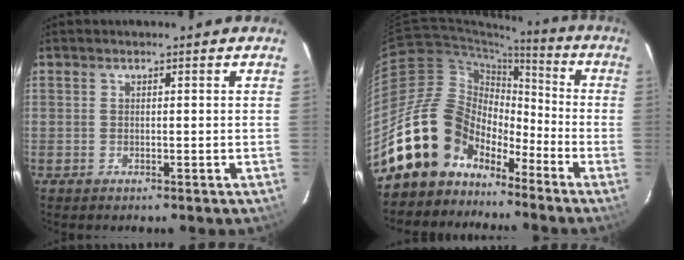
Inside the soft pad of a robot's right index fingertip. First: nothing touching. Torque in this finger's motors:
{"motor_torque": [0.30, -0.41, -0.02, -0.21]}